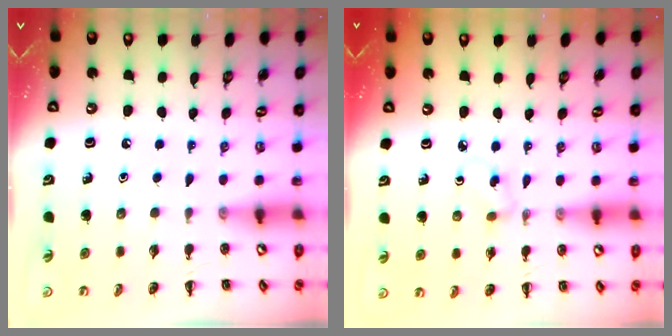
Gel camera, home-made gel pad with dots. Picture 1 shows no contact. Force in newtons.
{"total": 2.6, "press": 2.3, "slide": 1.1}